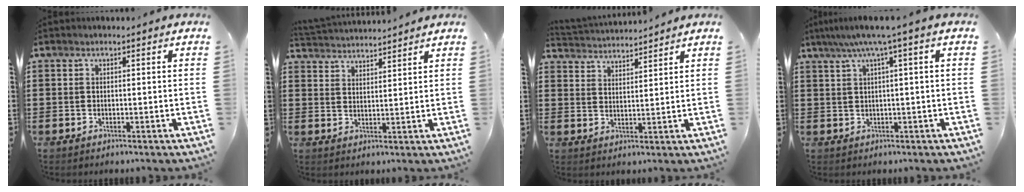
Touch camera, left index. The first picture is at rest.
{"total": 3.0, "force": [3.0, -0.2, -0.3], "torque": [-0.007, -0.016, 0.053]}
{"total": 3.0, "force": [3.0, -0.2, -0.3], "torque": [-0.007, -0.016, 0.054]}
{"total": 4.6, "force": [1.8, -0.5, 4.3], "torque": [-0.085, -0.001, 0.026]}